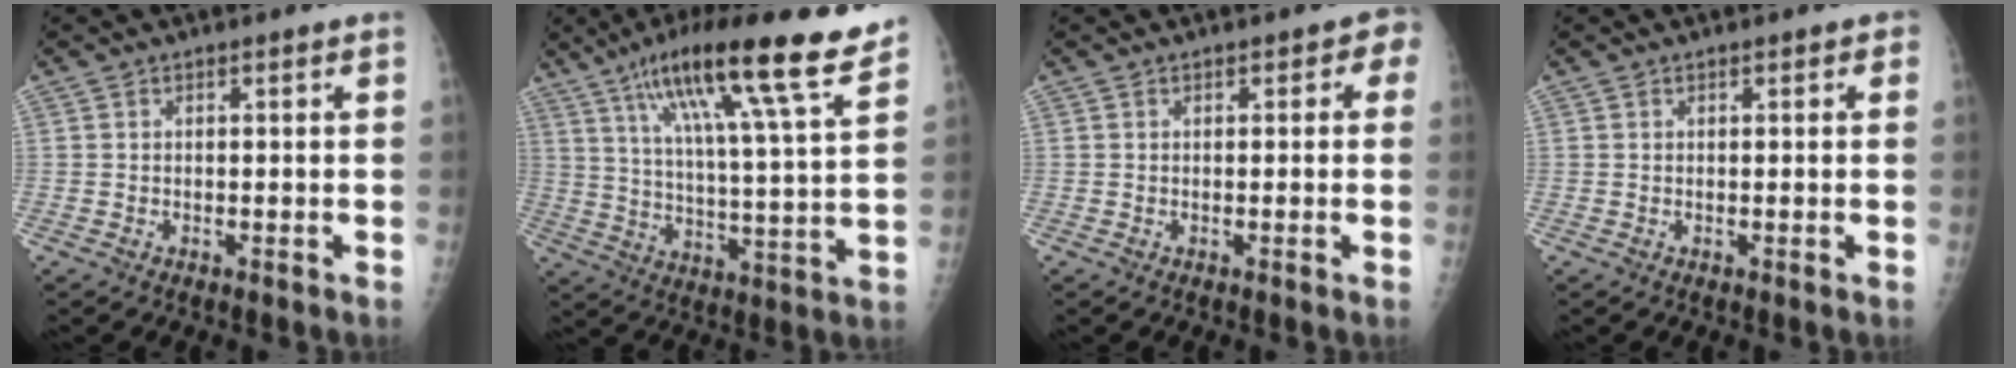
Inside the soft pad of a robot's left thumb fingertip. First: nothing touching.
{"total": 21.4, "force": [14.4, 2.0, 15.8], "torque": [-0.238, -0.043, 0.228]}
{"total": 2.4, "force": [0.8, 1.6, 1.6], "torque": [0.002, 0.005, 0.003]}
{"total": 0.9, "force": [0.5, 0.5, 0.6], "torque": [0.001, 0.001, 0.002]}